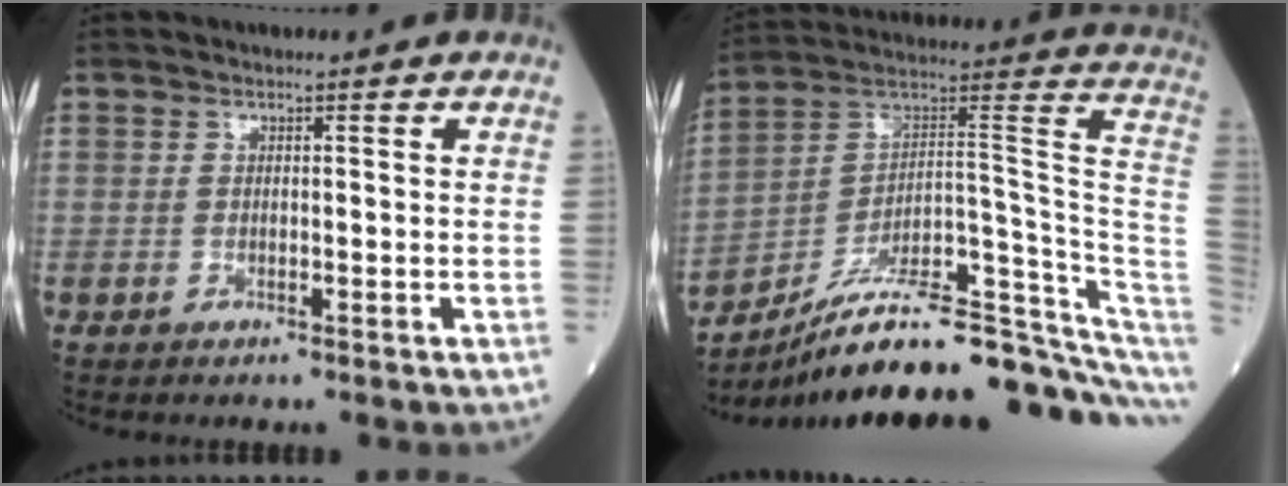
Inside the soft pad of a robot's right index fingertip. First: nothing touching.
{"total": 24.0, "force": [-18.3, 2.4, 15.3], "torque": [-0.145, 0.061, -0.280]}